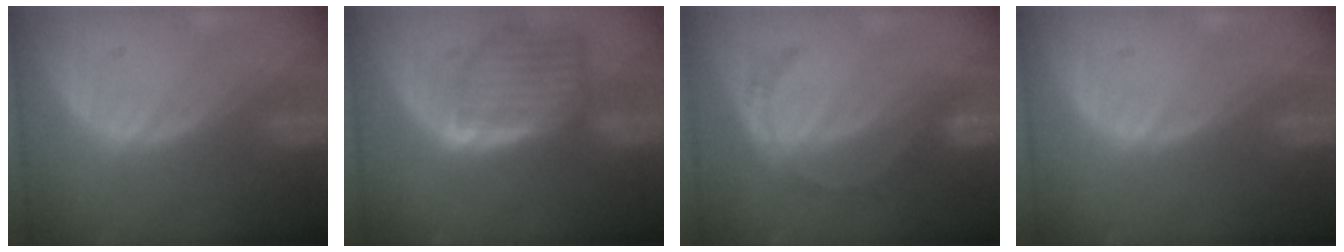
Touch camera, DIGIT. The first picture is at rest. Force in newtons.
{"total": 7.9, "press": 7.2, "slide": 3.3}
{"total": 5.5, "press": 4.7, "slide": 2.7}
{"total": 0.7, "press": 0.1, "slide": 0.7}